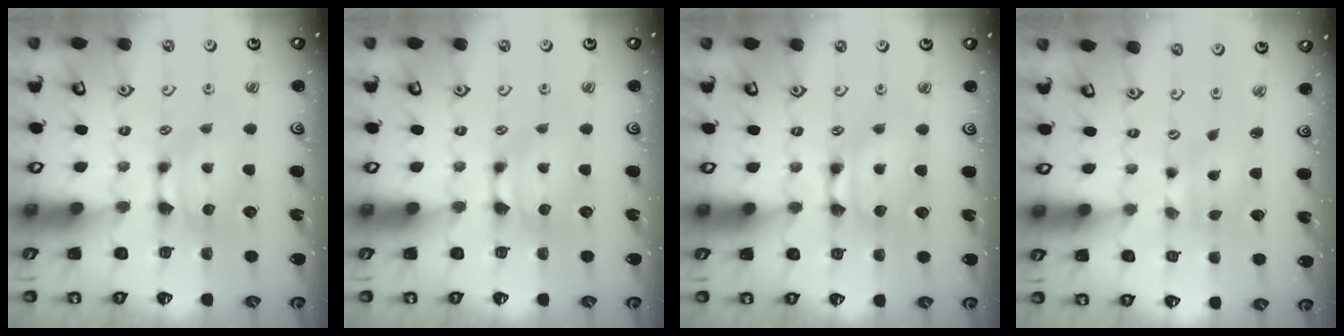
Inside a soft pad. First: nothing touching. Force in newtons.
{"total": 0.0}
{"total": 1.6, "press": 1.5, "slide": 0.1}
{"total": 1.7, "press": 1.3, "slide": 1.1}